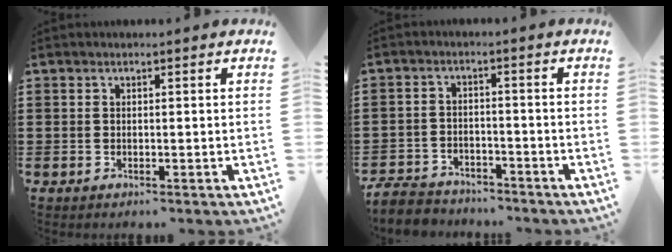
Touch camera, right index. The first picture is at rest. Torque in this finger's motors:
{"motor_torque": [-0.35, 0.48, -1.05, -0.21]}